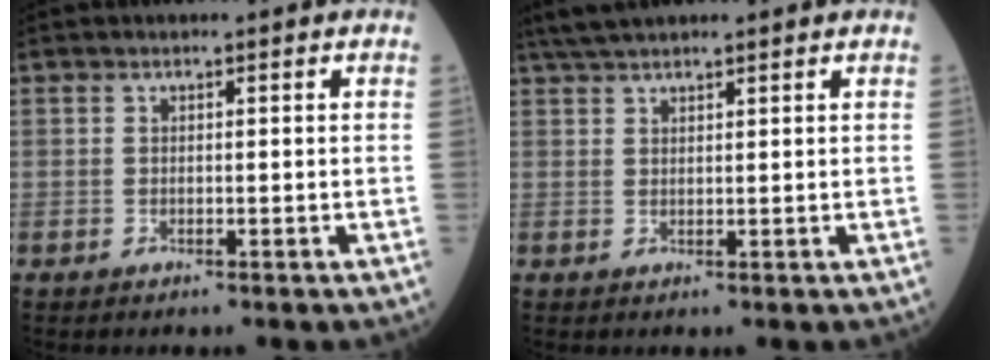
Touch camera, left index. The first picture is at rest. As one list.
[{"total": 4.6, "force": [4.1, 0.1, 2.1], "torque": [-0.041, 0.033, 0.079]}]